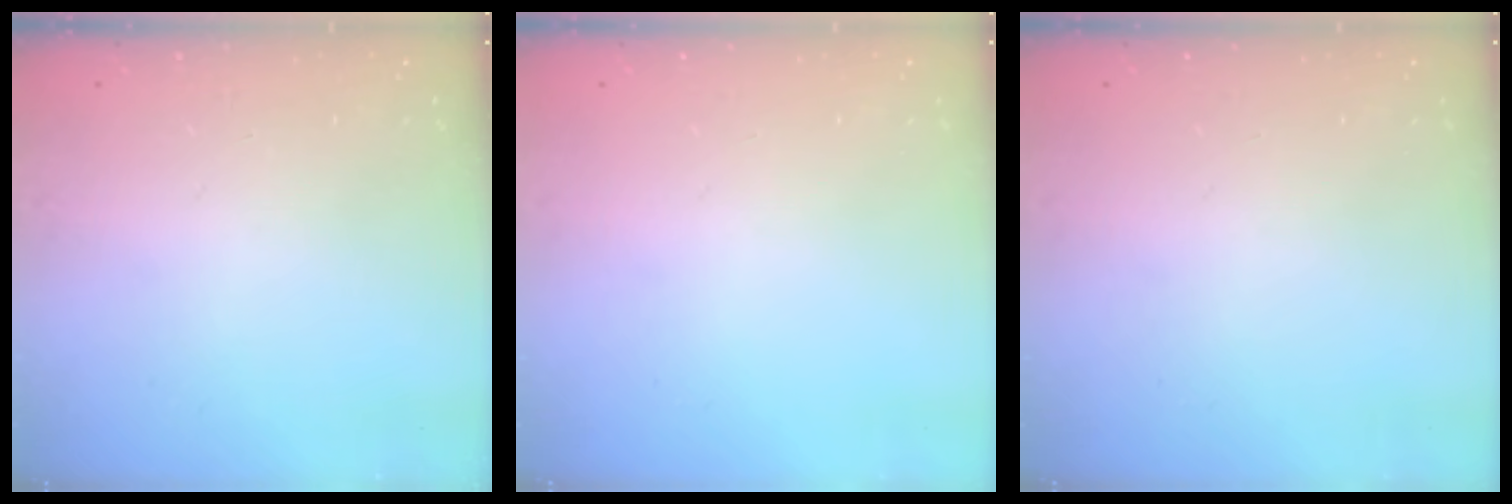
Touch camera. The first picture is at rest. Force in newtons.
{"total": 0.0}
{"total": 0.0}